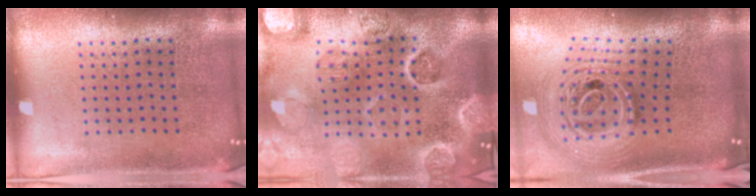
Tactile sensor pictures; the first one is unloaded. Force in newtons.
{"total": 4.5, "press": 4.0, "slide": 2.1}
{"total": 2.9, "press": 2.0, "slide": 2.2}